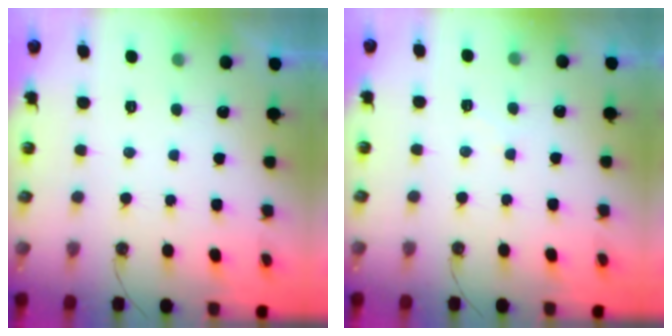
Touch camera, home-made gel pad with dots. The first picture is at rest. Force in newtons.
{"total": 5.5, "press": 5.4, "slide": 0.8}